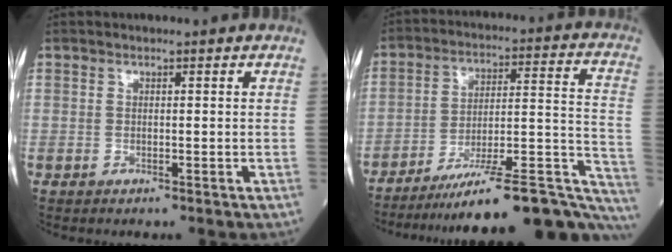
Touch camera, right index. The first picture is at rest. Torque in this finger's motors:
{"motor_torque": [0.09, -1.28, 0.30, 0.17]}